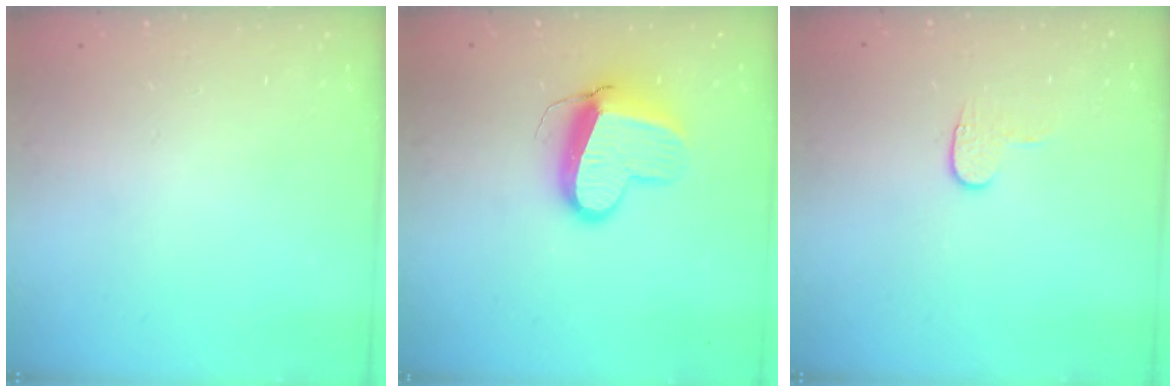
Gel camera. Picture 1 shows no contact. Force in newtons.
{"total": 11.5, "press": 11.4, "slide": 1.3}
{"total": 3.7, "press": 3.6, "slide": 0.4}